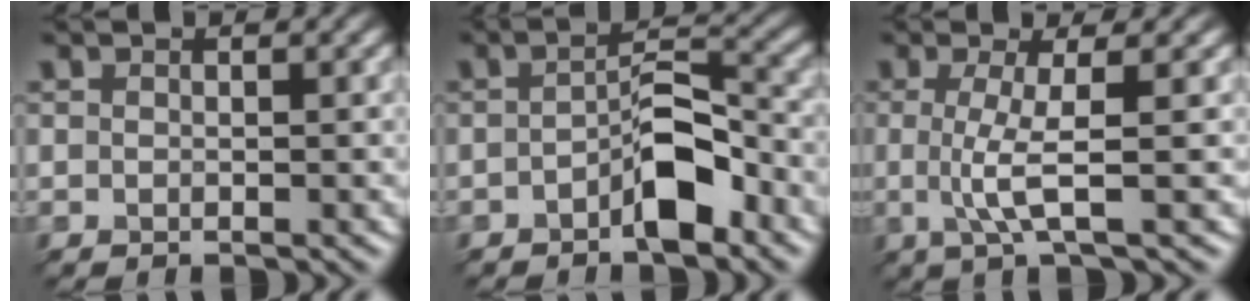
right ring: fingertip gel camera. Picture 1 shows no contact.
{"total": 3.8, "force": [-2.6, 0.7, 2.7], "torque": [-0.053, 0.017, -0.034]}
{"total": 2.8, "force": [0.0, 0.1, 2.8], "torque": [-0.066, 0.002, 0.008]}